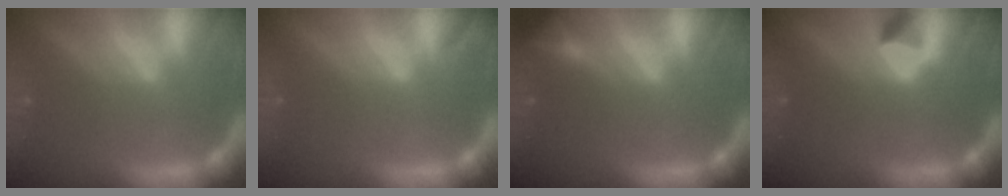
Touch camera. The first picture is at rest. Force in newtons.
{"total": 0.9}
{"total": 1.9}
{"total": 1.4}